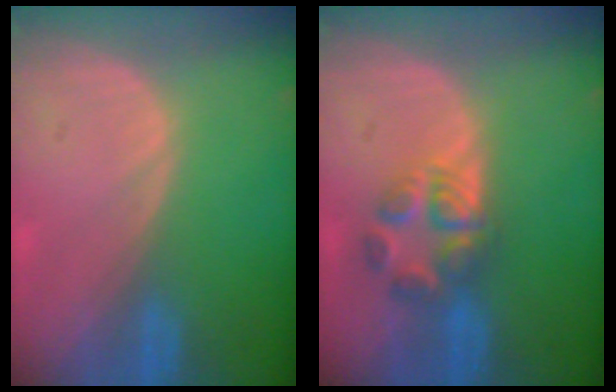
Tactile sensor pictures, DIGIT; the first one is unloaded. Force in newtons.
{"total": 5.6, "press": 5.5, "slide": 1.1}